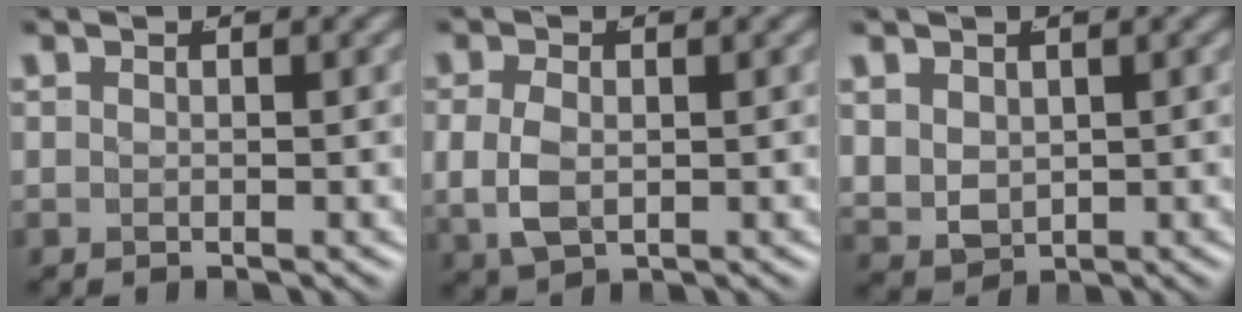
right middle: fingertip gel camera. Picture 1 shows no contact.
{"total": 3.7, "force": [0.0, 2.7, 2.5], "torque": [-0.068, -0.016, 0.013]}
{"total": 4.8, "force": [0.3, 4.2, 2.3], "torque": [-0.071, -0.030, 0.026]}